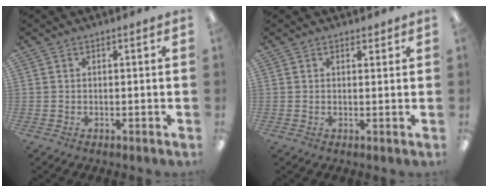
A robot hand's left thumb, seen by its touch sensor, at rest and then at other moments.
{"total": 1.2, "force": [0.9, 0.8, 0.2], "torque": [0.003, -0.002, 0.015]}